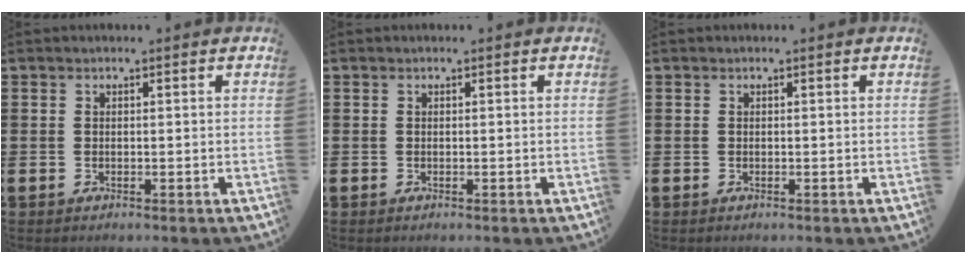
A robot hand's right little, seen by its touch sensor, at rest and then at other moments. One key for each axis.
{"total": 0.0}
{"total": 0.0}